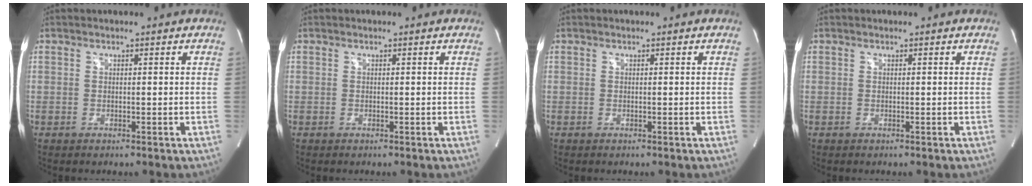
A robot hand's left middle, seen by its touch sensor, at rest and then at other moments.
{"total": 0.0}
{"total": 0.0}
{"total": 0.0}